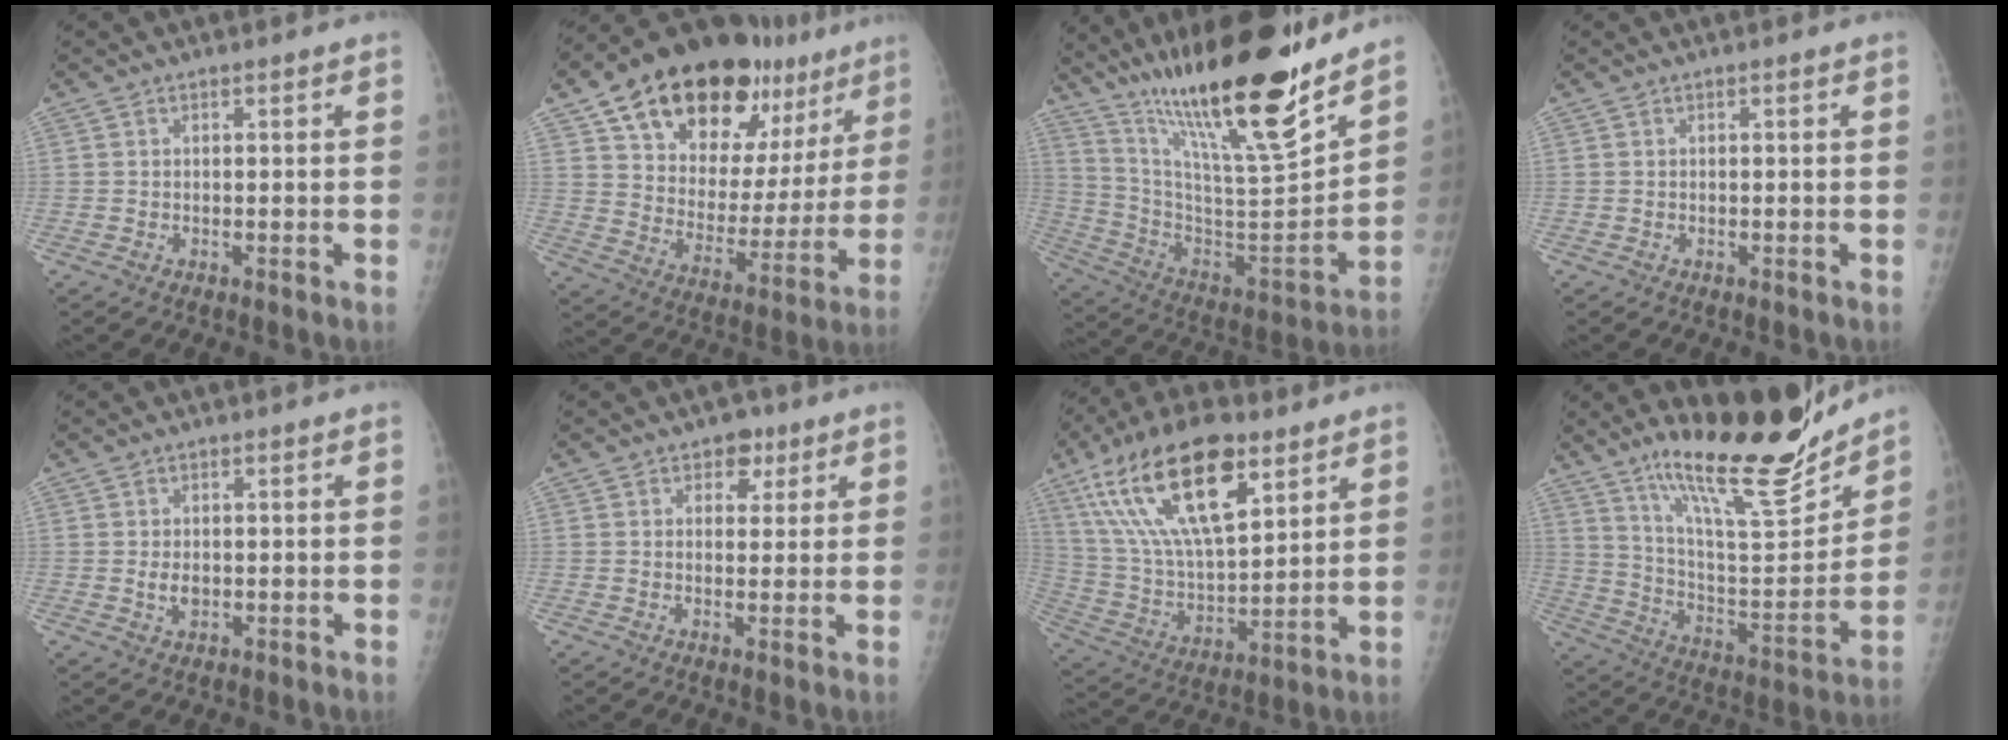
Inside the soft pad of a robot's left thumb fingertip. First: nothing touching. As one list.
[{"total": 27.5, "force": [17.5, 14.8, 15.3], "torque": [-0.191, -0.050, 0.271]}, {"total": 28.7, "force": [20.7, 5.1, 19.2], "torque": [-0.299, -0.085, 0.355]}, {"total": 0.0}, {"total": 2.4, "force": [0.0, 1.7, 1.8], "torque": [-0.025, -0.003, 0.005]}, {"total": 4.2, "force": [2.2, 3.1, 1.8], "torque": [0.005, -0.007, 0.028]}, {"total": 23.8, "force": [12.3, 10.0, 17.8], "torque": [-0.315, -0.031, 0.231]}, {"total": 23.1, "force": [17.9, 5.1, 13.6], "torque": [-0.178, -0.111, 0.300]}]